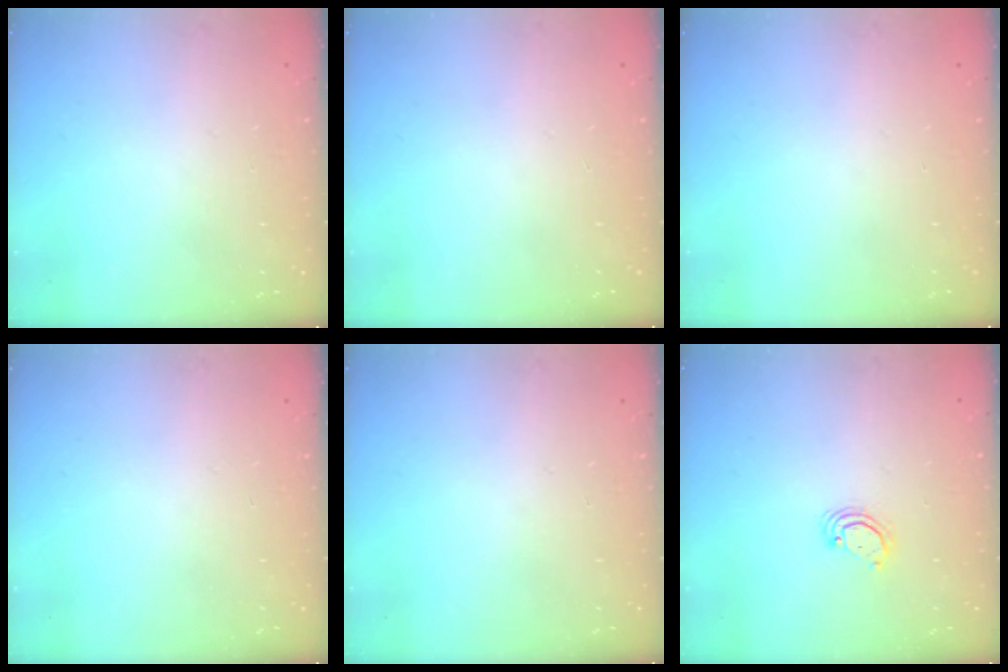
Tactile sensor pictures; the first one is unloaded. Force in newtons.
{"total": 0.0}
{"total": 0.0}
{"total": 0.0}
{"total": 0.0}
{"total": 4.2, "press": 4.2, "slide": 0.4}